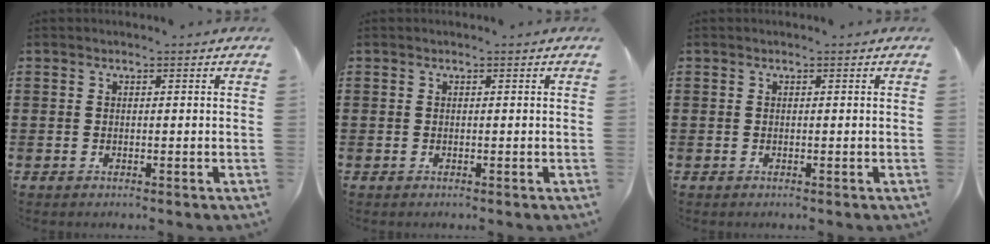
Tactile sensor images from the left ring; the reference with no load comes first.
{"total": 0.0}
{"total": 0.0}